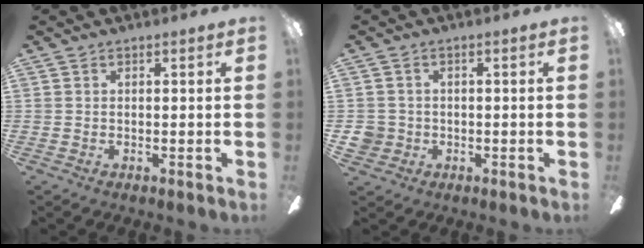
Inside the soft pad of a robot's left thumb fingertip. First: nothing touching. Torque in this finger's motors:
{"motor_torque": [-0.08, 0.07, 0.09, -0.13, 0.00]}